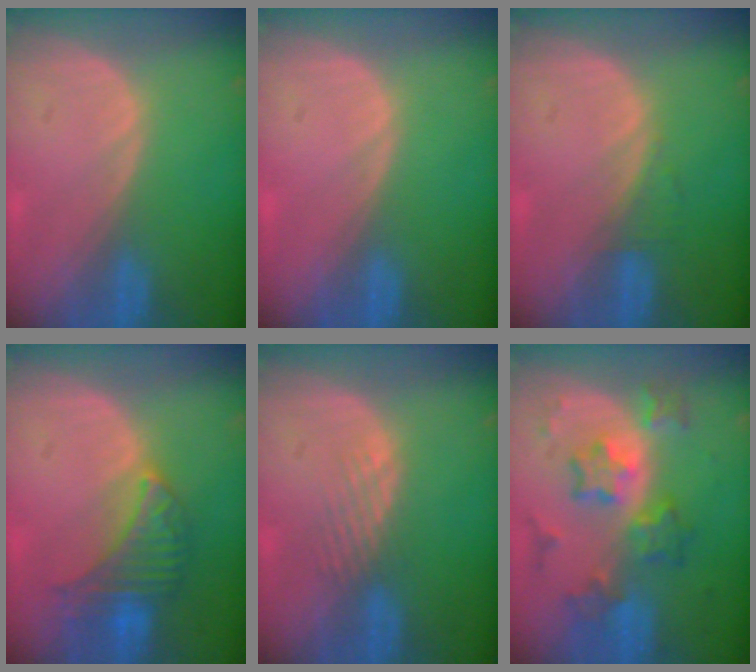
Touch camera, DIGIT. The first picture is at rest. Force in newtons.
{"total": 0.0}
{"total": 1.2, "press": 1.2, "slide": 0.1}
{"total": 6.7, "press": 6.6, "slide": 0.8}
{"total": 2.2, "press": 2.2, "slide": 0.2}
{"total": 8.0, "press": 8.0, "slide": 0.5}